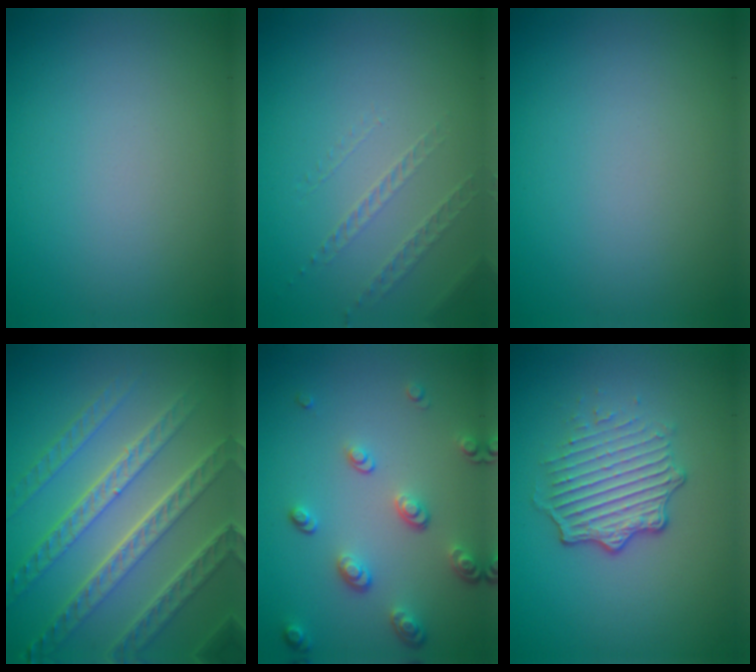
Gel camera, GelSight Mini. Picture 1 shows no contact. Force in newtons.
{"total": 1.1, "press": 0.6, "slide": 0.9}
{"total": 0.0}
{"total": 7.9, "press": 5.7, "slide": 5.5}
{"total": 3.4, "press": 2.7, "slide": 2.2}
{"total": 4.9, "press": 3.4, "slide": 3.5}